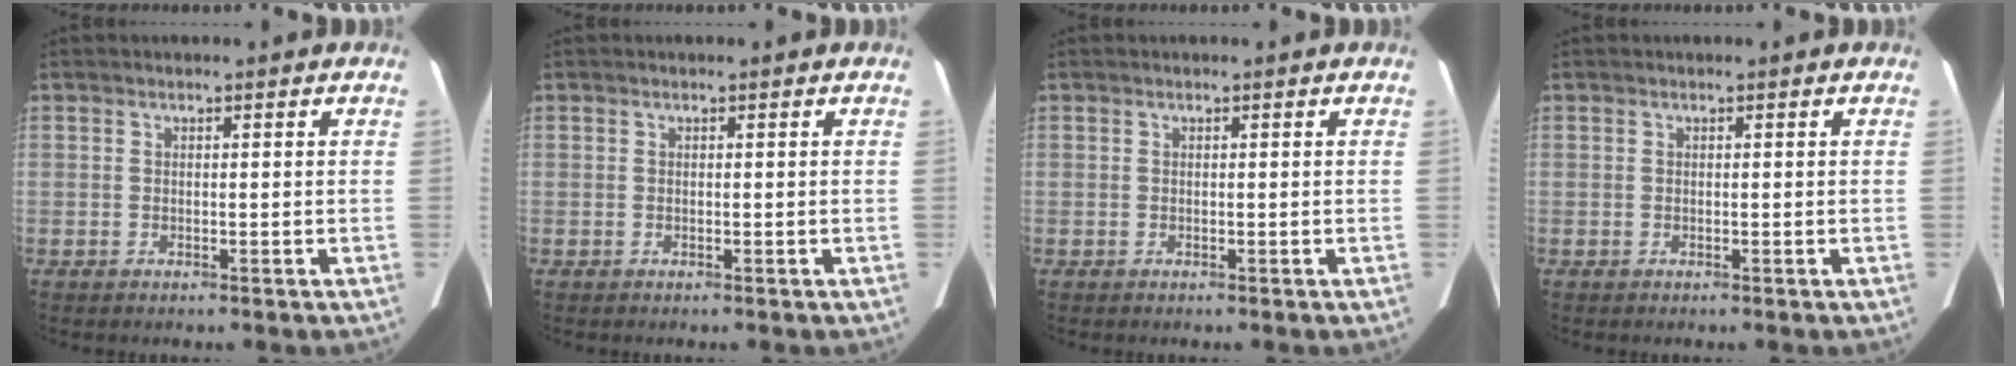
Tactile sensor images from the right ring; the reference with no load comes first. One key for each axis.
{"total": 0.0}
{"total": 0.0}
{"total": 0.0}